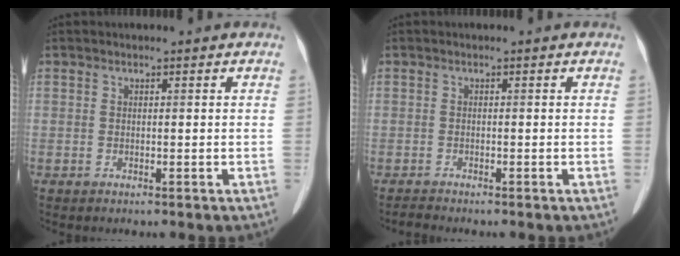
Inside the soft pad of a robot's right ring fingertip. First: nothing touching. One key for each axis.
{"total": 1.0, "fx": -0.9, "fy": -0.2, "fz": 0.0, "tx": -0.007, "ty": -0.006, "tz": -0.016}